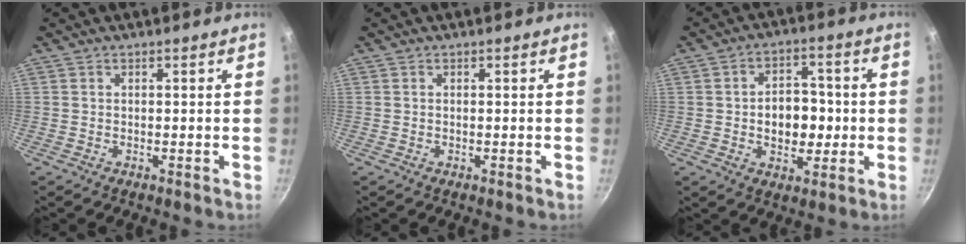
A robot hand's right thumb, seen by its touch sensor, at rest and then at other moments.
{"total": 0.0}
{"total": 9.8, "force": [-0.6, 6.8, 6.9], "torque": [-0.069, 0.009, -0.011]}